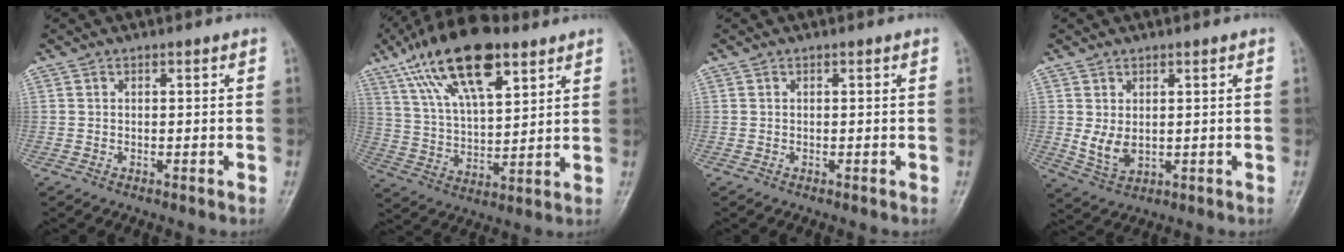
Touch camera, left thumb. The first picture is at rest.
{"total": 19.0, "force": [10.6, 7.6, 13.8], "torque": [-0.230, -0.020, 0.194]}
{"total": 0.0}
{"total": 5.2, "force": [0.5, 3.1, 4.1], "torque": [-0.070, -0.008, 0.022]}